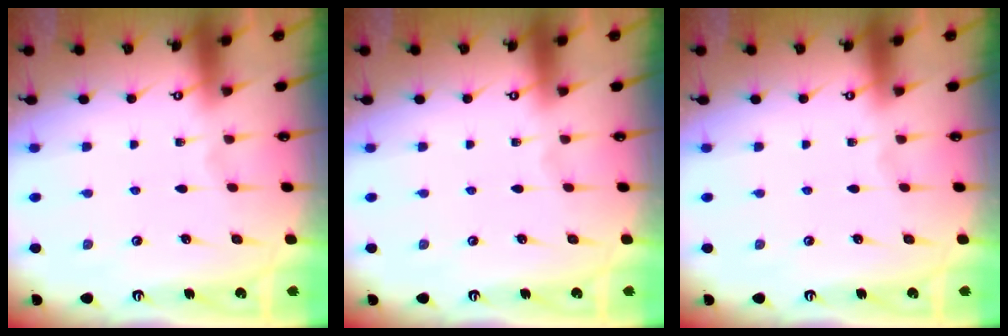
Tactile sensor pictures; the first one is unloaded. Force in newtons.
{"total": 0.0}
{"total": 0.0}